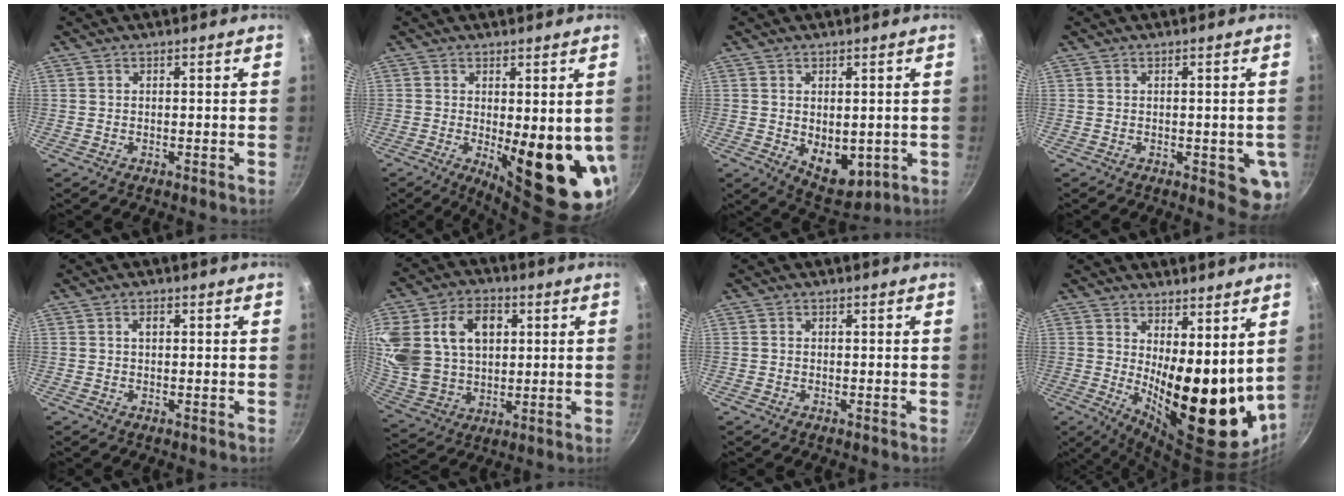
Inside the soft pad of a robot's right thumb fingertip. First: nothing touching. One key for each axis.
{"total": 15.3, "fx": -1.5, "fy": 5.4, "fz": 14.2, "tx": -0.155, "ty": -0.029, "tz": -0.005}
{"total": 8.3, "fx": -0.6, "fy": 5.4, "fz": 6.3, "tx": -0.070, "ty": -0.018, "tz": 0.009}
{"total": 6.8, "fx": -1.4, "fy": 3.1, "fz": 5.8, "tx": -0.043, "ty": -0.005, "tz": -0.015}
{"total": 1.4, "fx": 0.2, "fy": 1.0, "fz": 1.0, "tx": -0.015, "ty": 0.005, "tz": 0.003}
{"total": 24.3, "fx": 6.4, "fy": 17.6, "fz": 15.5, "tx": -0.328, "ty": 0.018, "tz": 0.127}
{"total": 0.6, "fx": -0.2, "fy": 0.5, "fz": 0.1, "tx": -0.002, "ty": 0.002, "tz": -0.006}
{"total": 19.9, "fx": 3.2, "fy": 8.8, "fz": 17.6, "tx": -0.198, "ty": -0.049, "tz": 0.068}